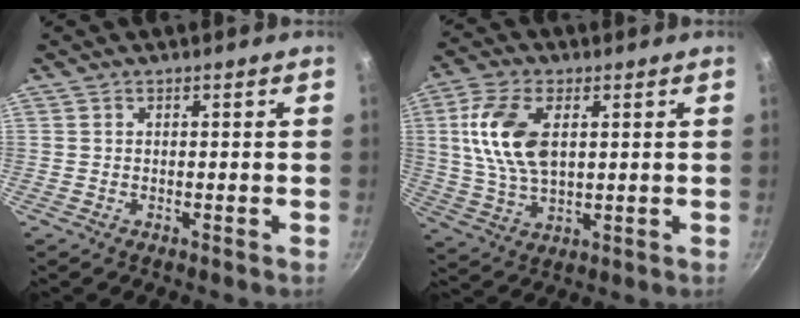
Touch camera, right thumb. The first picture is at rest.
{"total": 13.0, "force": [2.8, 7.2, 10.4], "torque": [-0.197, -0.003, 0.055]}